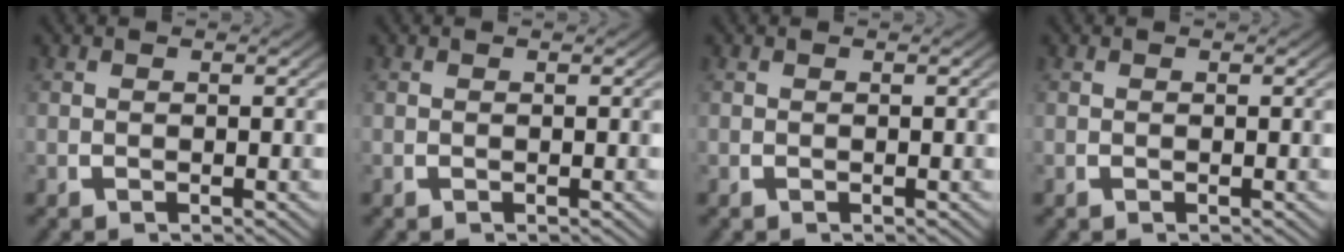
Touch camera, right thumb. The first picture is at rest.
{"total": 0.0}
{"total": 0.0}
{"total": 0.0}